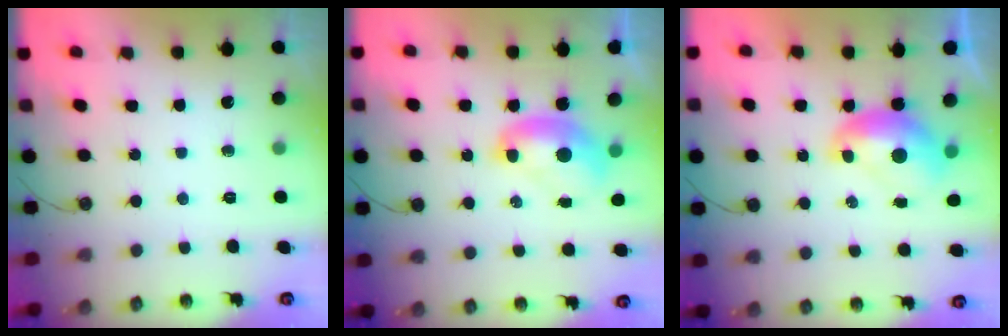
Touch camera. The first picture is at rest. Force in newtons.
{"total": 2.0, "press": 2.0, "slide": 0.0}
{"total": 2.1, "press": 2.1, "slide": 0.3}